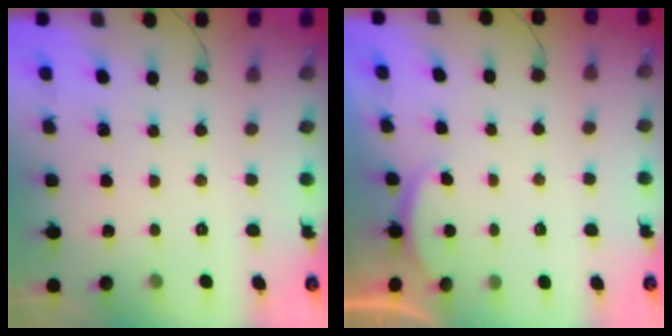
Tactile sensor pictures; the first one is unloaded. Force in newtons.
{"total": 2.0, "press": 1.9, "slide": 0.6}